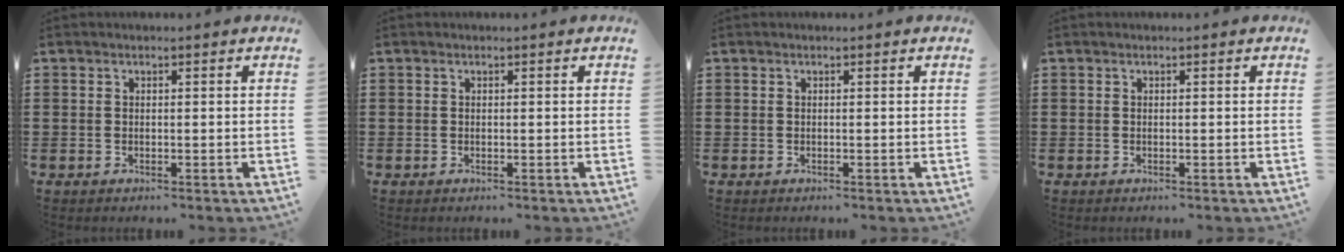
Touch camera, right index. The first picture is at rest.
{"total": 0.0}
{"total": 0.0}
{"total": 0.0}